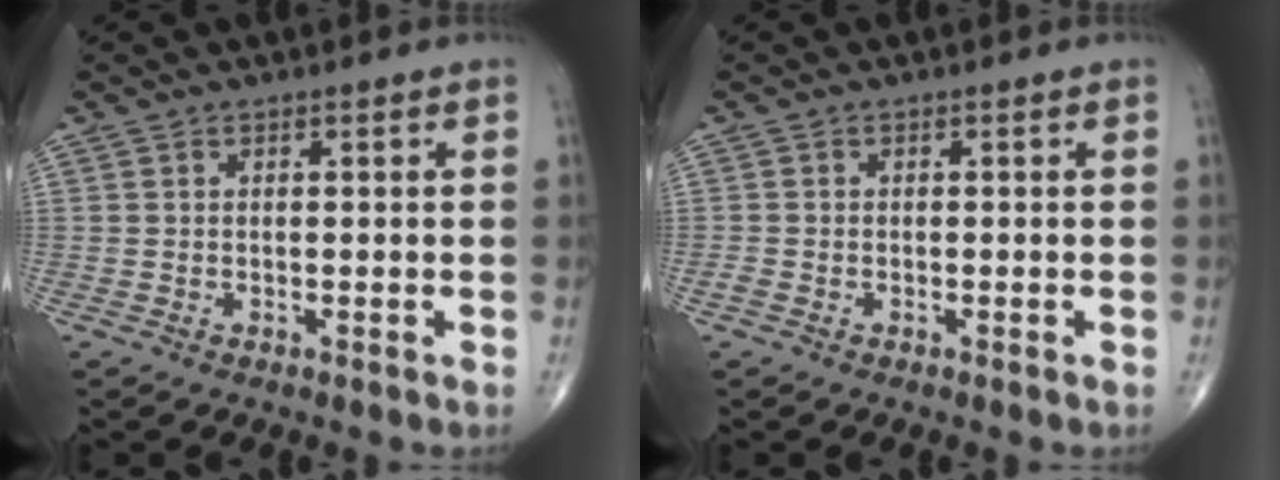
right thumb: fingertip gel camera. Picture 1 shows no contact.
{"total": 0.9, "force": [-0.5, 0.6, 0.5], "torque": [-0.016, -0.002, -0.013]}